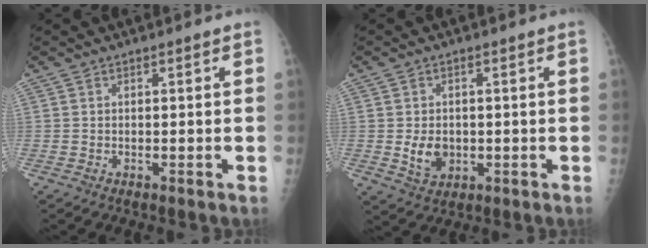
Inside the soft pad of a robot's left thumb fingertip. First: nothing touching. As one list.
[{"total": 5.2, "force": [-0.4, 3.9, 3.3], "torque": [-0.041, -0.005, 0.003]}]